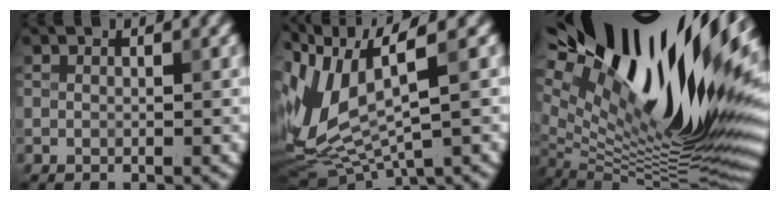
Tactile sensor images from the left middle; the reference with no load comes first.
{"total": 8.7, "force": [1.1, 3.4, 7.9], "torque": [-0.175, -0.003, 0.030]}
{"total": 20.6, "force": [10.0, 7.0, 16.6], "torque": [-0.279, 0.034, 0.171]}